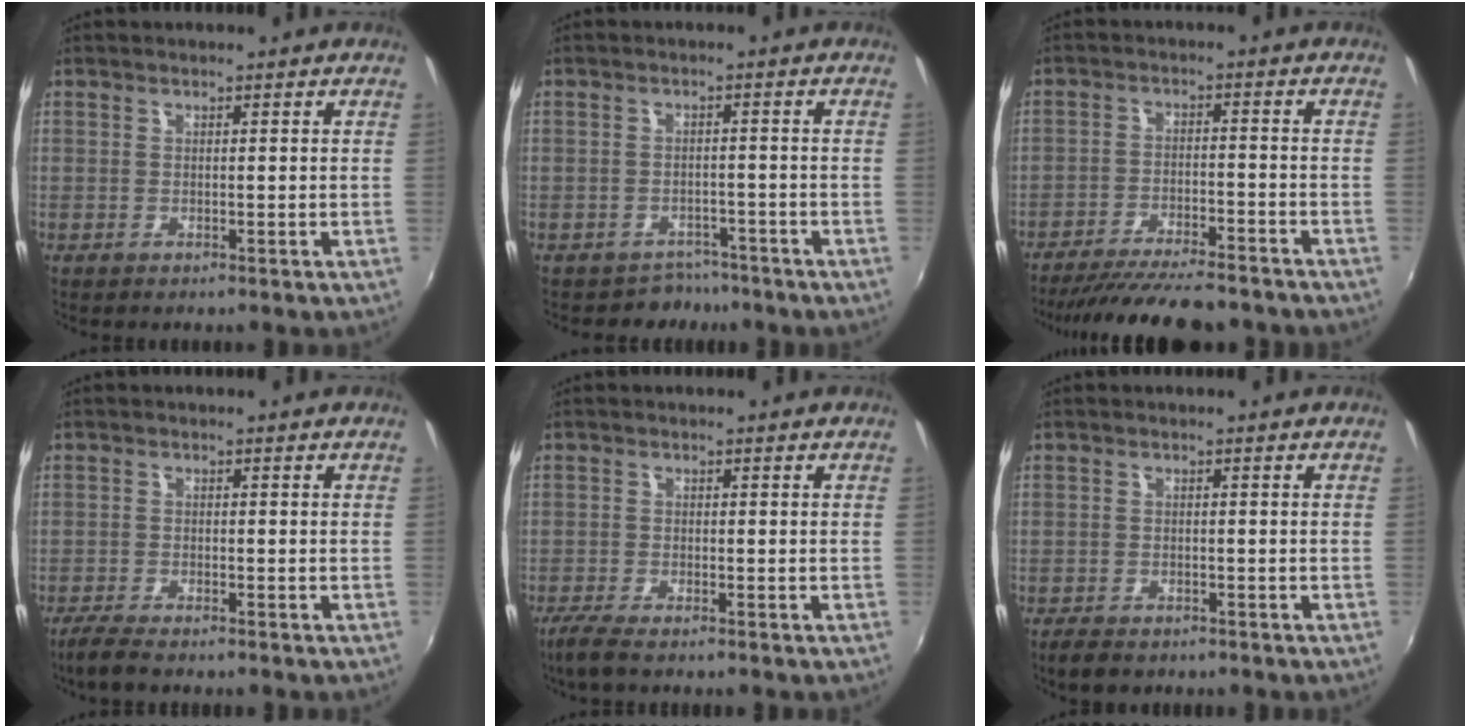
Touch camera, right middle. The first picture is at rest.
{"total": 4.7, "force": [-3.8, 2.7, -0.2], "torque": [0.000, 0.006, -0.057]}
{"total": 16.3, "force": [-14.3, 3.1, 7.2], "torque": [-0.148, -0.021, -0.213]}
{"total": 4.3, "force": [-3.7, 0.6, 2.2], "torque": [-0.064, -0.016, -0.070]}
{"total": 4.1, "force": [-3.2, 0.6, 2.4], "torque": [-0.067, -0.014, -0.064]}
{"total": 4.0, "force": [-3.2, 1.7, 1.7], "torque": [-0.046, -0.013, -0.054]}